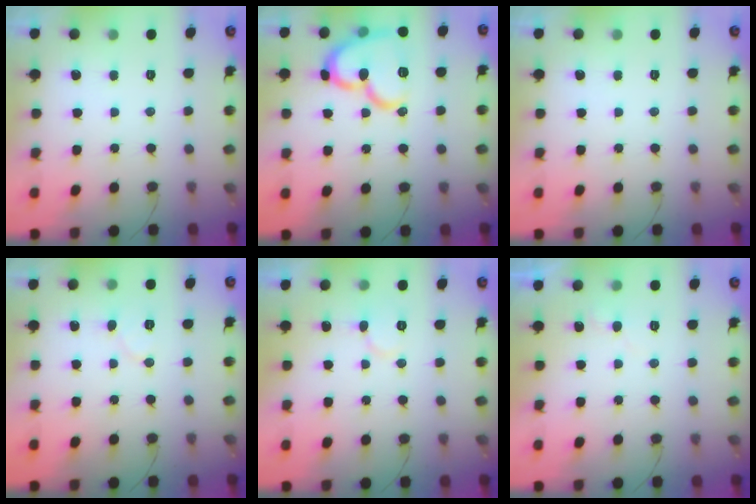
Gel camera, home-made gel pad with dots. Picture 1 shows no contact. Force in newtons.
{"total": 16.4, "press": 16.3, "slide": 1.6}
{"total": 0.0}
{"total": 6.7, "press": 6.7, "slide": 0.6}
{"total": 6.2, "press": 6.2, "slide": 0.1}
{"total": 4.7, "press": 4.6, "slide": 0.5}